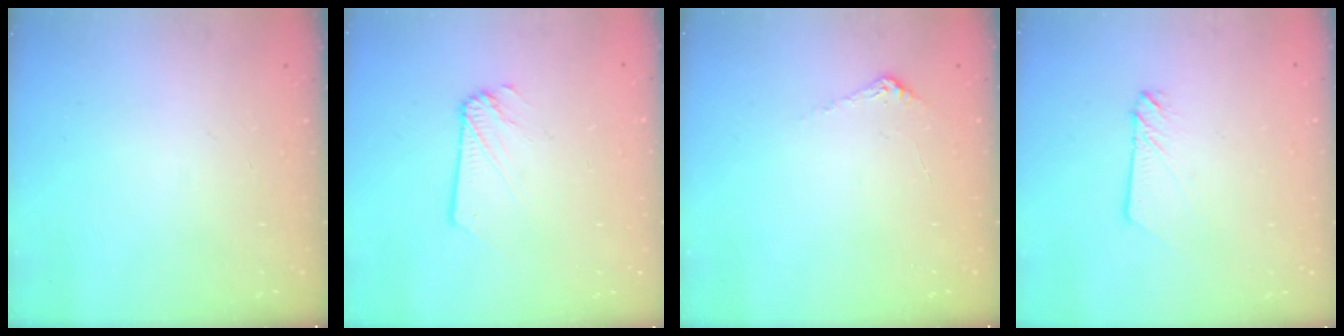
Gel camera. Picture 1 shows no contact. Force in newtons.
{"total": 1.2, "press": 1.2, "slide": 0.1}
{"total": 4.8, "press": 4.8, "slide": 0.4}
{"total": 2.3, "press": 2.3, "slide": 0.3}